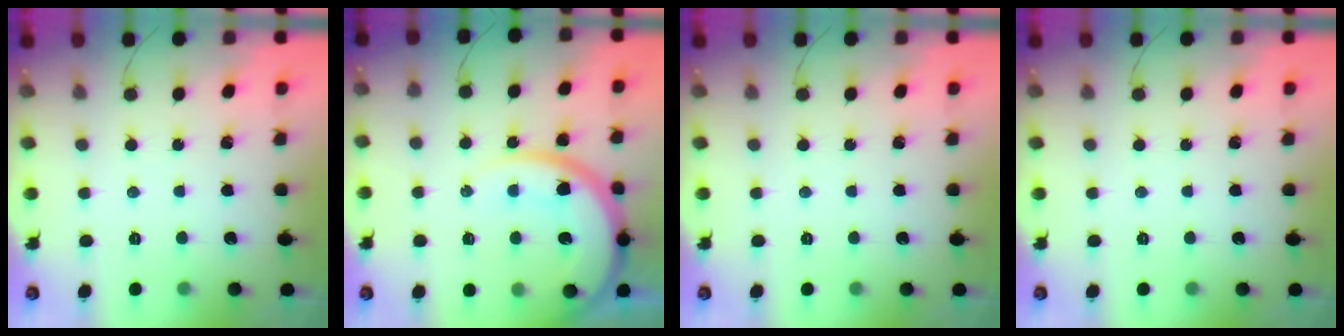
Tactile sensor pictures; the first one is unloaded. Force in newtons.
{"total": 15.4, "press": 15.3, "slide": 1.6}
{"total": 0.0}
{"total": 0.0}